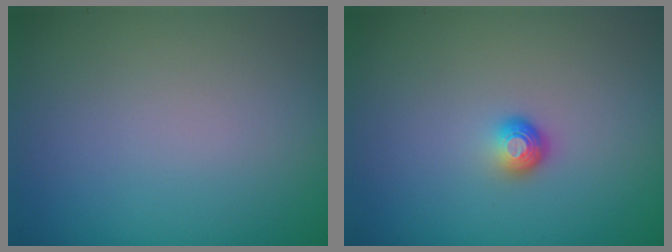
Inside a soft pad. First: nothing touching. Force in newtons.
{"total": 1.7, "press": 1.2, "slide": 1.2}